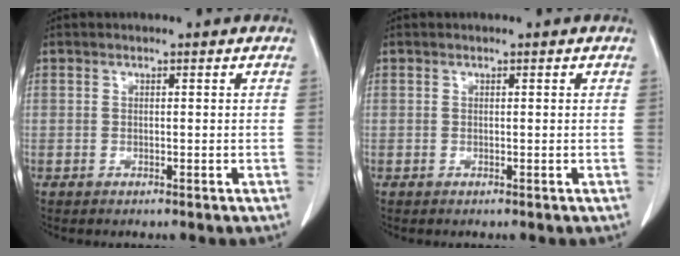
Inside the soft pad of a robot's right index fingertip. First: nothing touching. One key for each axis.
{"total": 0.0}